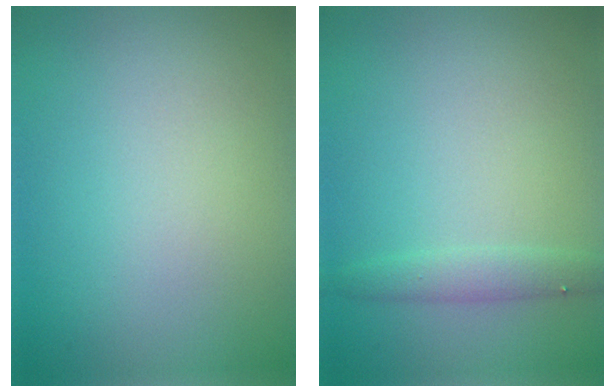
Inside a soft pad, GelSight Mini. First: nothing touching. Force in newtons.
{"total": 1.6, "press": 1.6, "slide": 0.0}